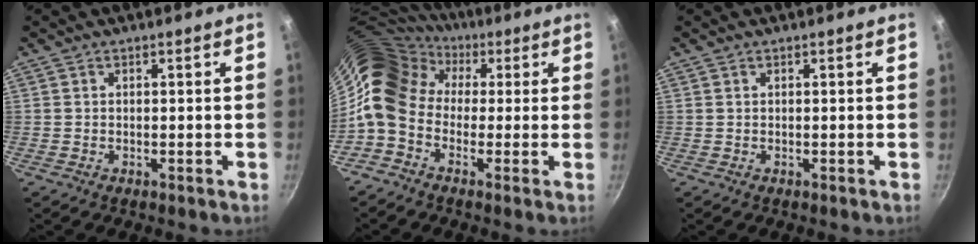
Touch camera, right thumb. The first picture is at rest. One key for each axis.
{"total": 13.4, "fx": 0.8, "fy": 10.8, "fz": 7.9, "tx": -0.138, "ty": 0.035, "tz": -0.012}
{"total": 0.0}